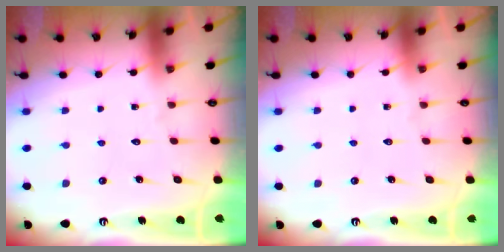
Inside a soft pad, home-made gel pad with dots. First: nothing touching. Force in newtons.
{"total": 0.0}